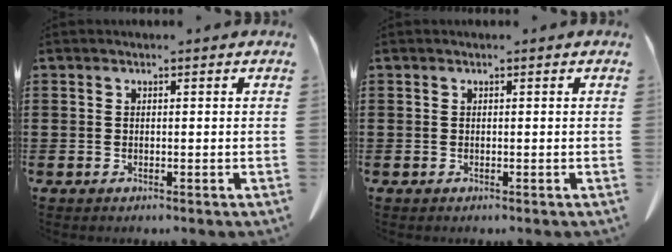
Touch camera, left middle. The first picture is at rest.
{"total": 0.0}